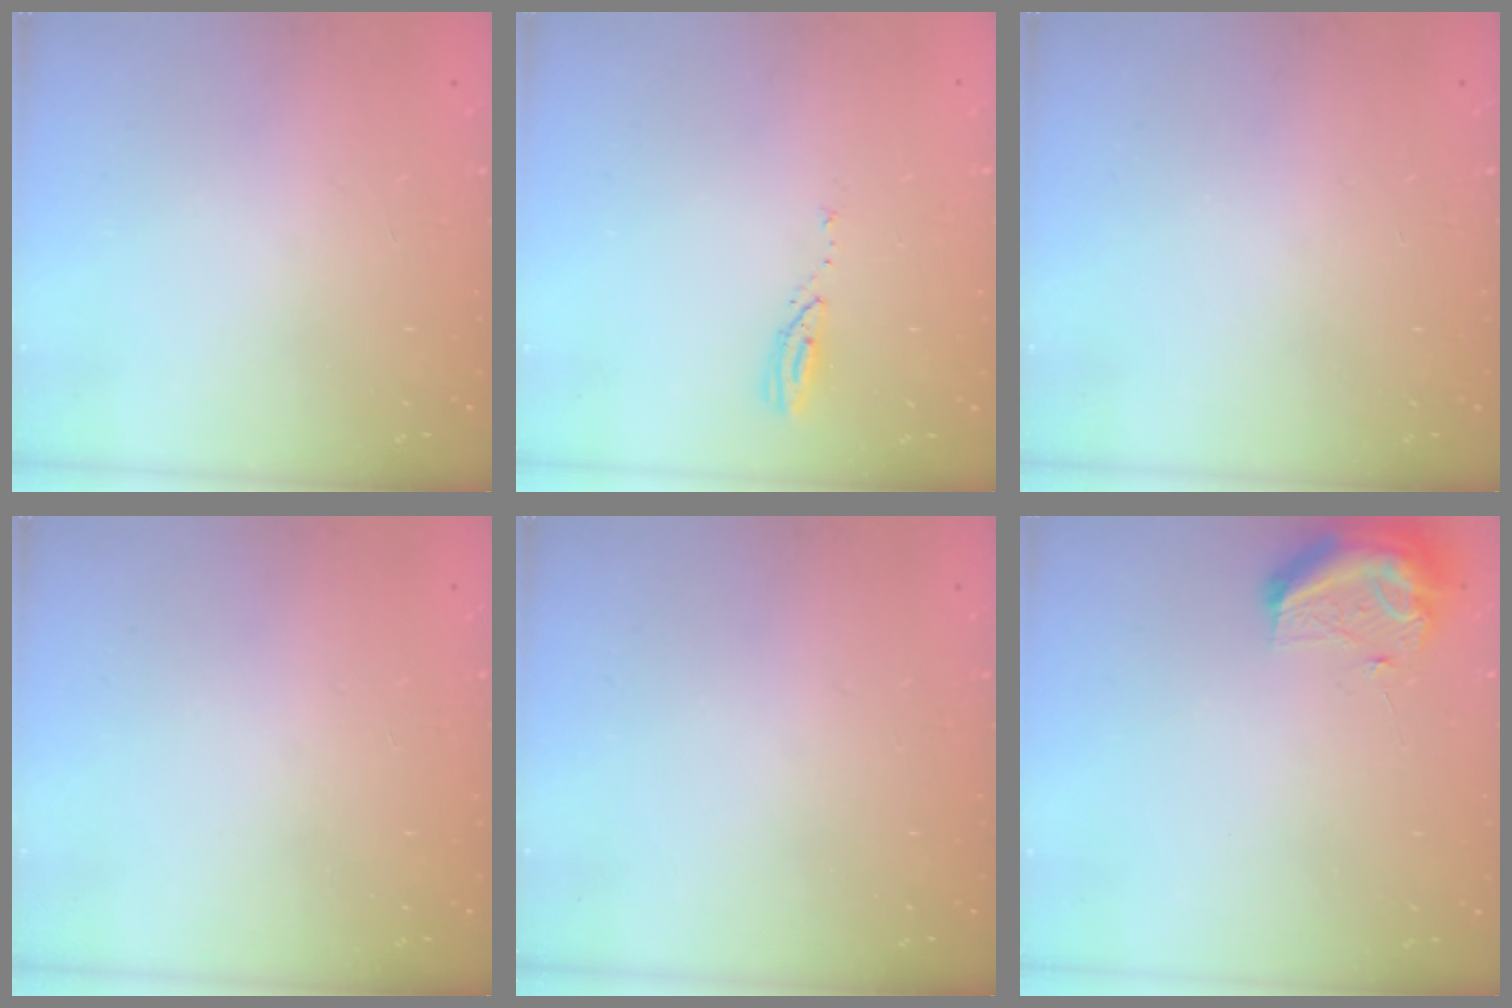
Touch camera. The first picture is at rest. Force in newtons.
{"total": 3.6, "press": 3.6, "slide": 0.3}
{"total": 0.0}
{"total": 0.0}
{"total": 0.0}
{"total": 11.1, "press": 11.0, "slide": 1.2}